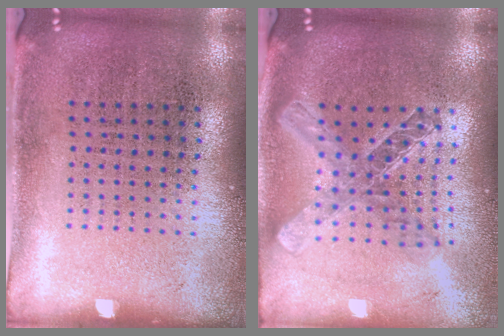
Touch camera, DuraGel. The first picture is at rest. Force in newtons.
{"total": 2.1, "press": 1.7, "slide": 1.2}